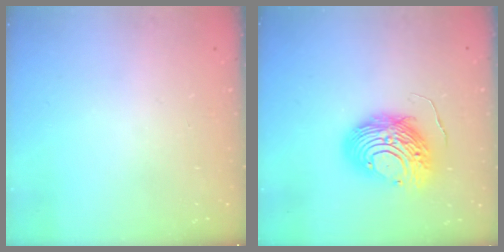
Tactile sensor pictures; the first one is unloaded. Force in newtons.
{"total": 12.2, "press": 12.2, "slide": 1.2}